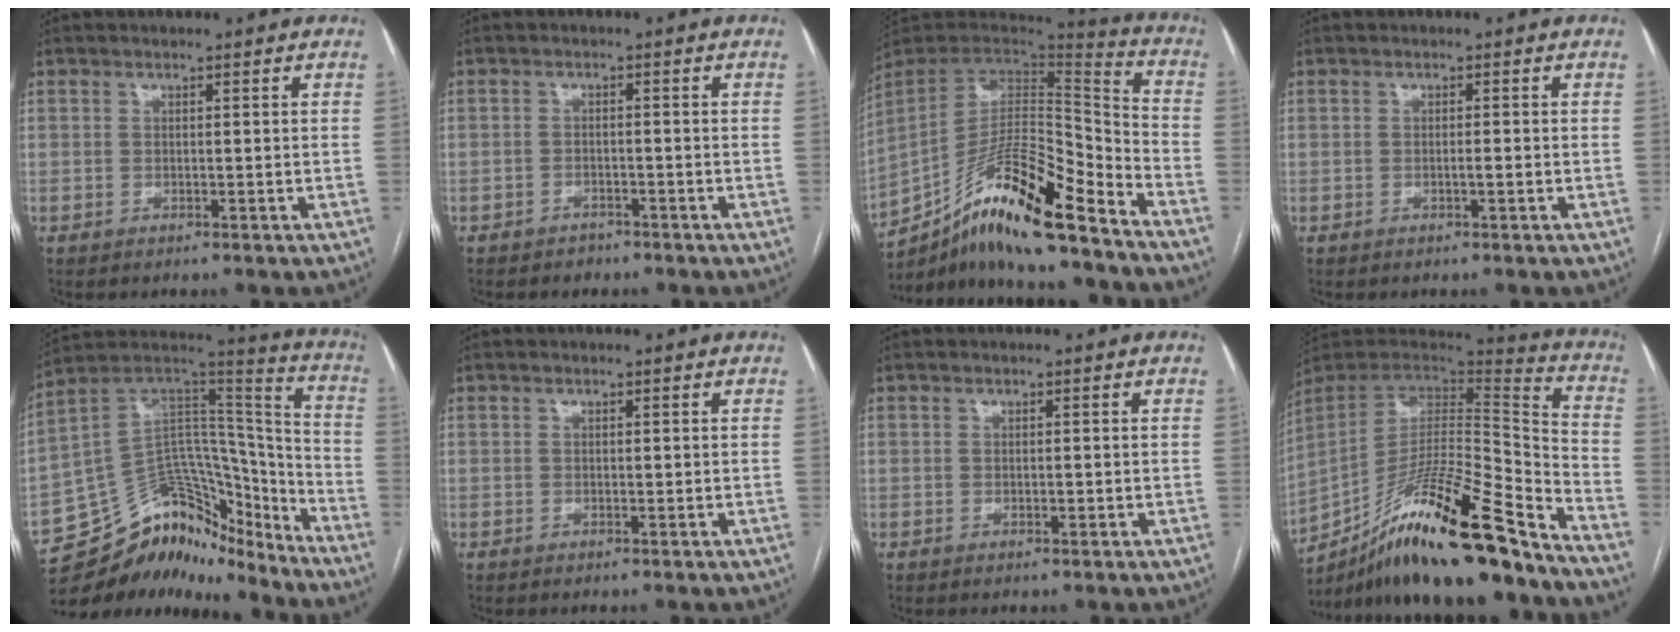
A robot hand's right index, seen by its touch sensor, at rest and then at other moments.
{"total": 2.0, "force": [-1.6, 1.2, 0.1], "torque": [-0.011, 0.004, -0.025]}
{"total": 21.4, "force": [-15.4, 2.7, 14.6], "torque": [-0.246, 0.001, -0.272]}
{"total": 0.9, "force": [-0.3, 0.1, 0.8], "torque": [-0.012, 0.001, -0.003]}
{"total": 21.4, "force": [-17.7, 9.1, 7.9], "torque": [-0.138, 0.066, -0.286]}
{"total": 0.0}
{"total": 0.7, "force": [-0.1, 0.4, 0.6], "torque": [-0.006, 0.000, 0.002]}
{"total": 26.5, "force": [-19.6, 2.0, 17.7], "torque": [-0.266, -0.016, -0.331]}